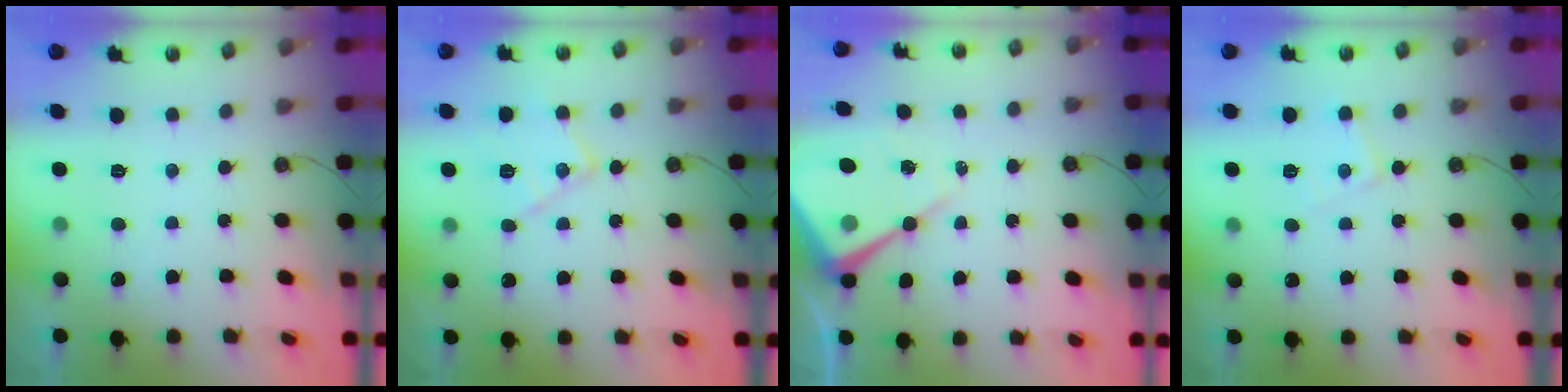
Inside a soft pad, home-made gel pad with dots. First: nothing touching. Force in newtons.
{"total": 12.2, "press": 12.2, "slide": 0.6}
{"total": 12.7, "press": 12.7, "slide": 1.2}
{"total": 6.3, "press": 6.3, "slide": 0.3}